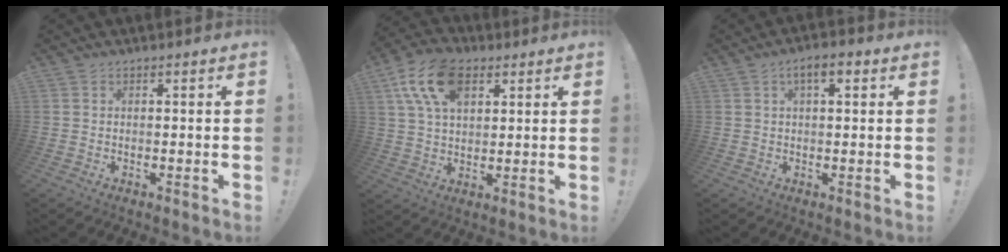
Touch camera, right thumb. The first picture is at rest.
{"total": 15.4, "force": [7.0, 9.0, 10.3], "torque": [-0.185, -0.014, 0.128]}
{"total": 5.2, "force": [1.9, 2.1, 4.3], "torque": [-0.064, 0.002, 0.028]}